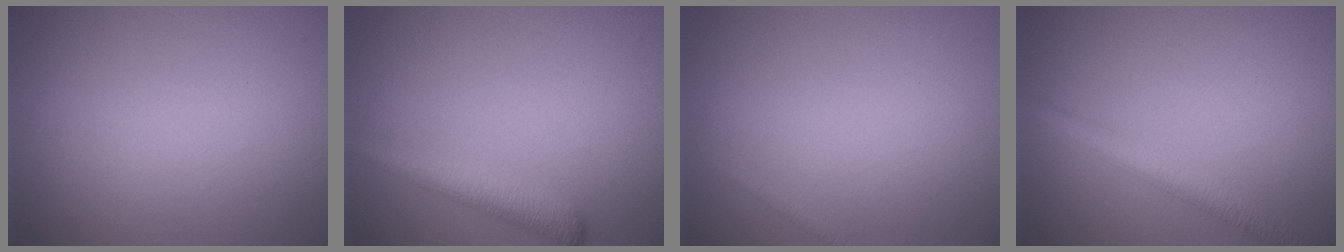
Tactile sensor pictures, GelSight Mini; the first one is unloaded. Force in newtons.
{"total": 3.5, "press": 3.5, "slide": 0.2}
{"total": 0.6, "press": 0.6, "slide": 0.0}
{"total": 3.0, "press": 3.0, "slide": 0.1}